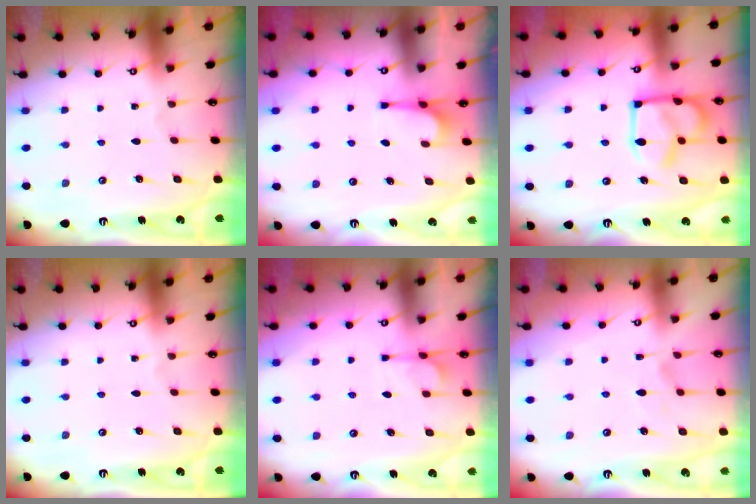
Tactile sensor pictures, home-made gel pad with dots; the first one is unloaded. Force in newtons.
{"total": 2.2, "press": 2.2, "slide": 0.5}
{"total": 15.4, "press": 15.3, "slide": 1.5}
{"total": 0.0}
{"total": 1.7, "press": 1.1, "slide": 1.2}
{"total": 1.4, "press": 0.8, "slide": 1.1}